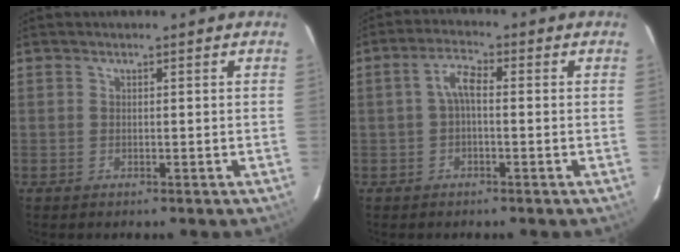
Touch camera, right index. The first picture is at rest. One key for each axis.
{"total": 3.6, "fx": -0.3, "fy": 1.4, "fz": 3.3, "tx": -0.070, "ty": 0.015, "tz": -0.007}